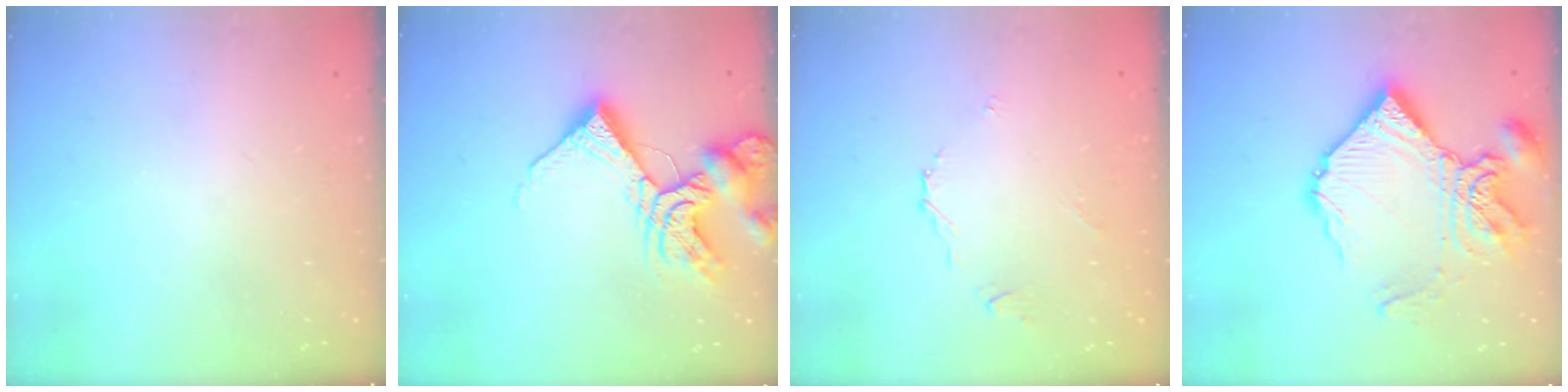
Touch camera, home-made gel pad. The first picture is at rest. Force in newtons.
{"total": 14.3, "press": 14.2, "slide": 1.7}
{"total": 3.8, "press": 3.8, "slide": 0.4}
{"total": 18.7, "press": 18.5, "slide": 2.2}